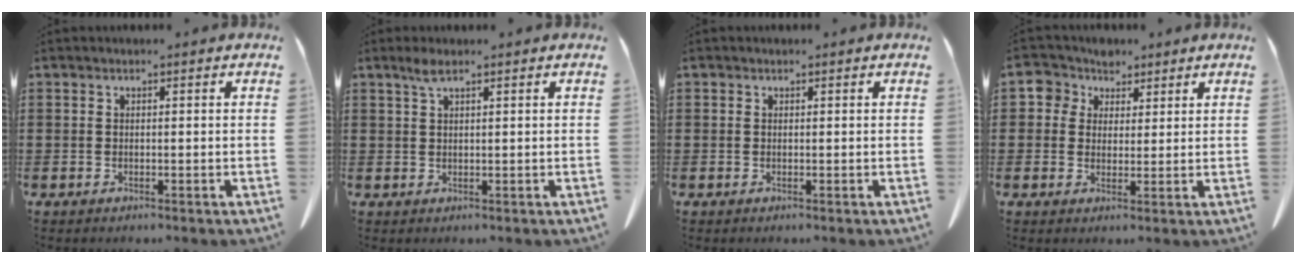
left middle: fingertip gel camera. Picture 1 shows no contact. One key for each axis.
{"total": 2.2, "fx": 1.4, "fy": 0.4, "fz": 1.7, "tx": -0.037, "ty": 0.003, "tz": 0.024}
{"total": 0.0}
{"total": 4.9, "fx": 2.6, "fy": 4.0, "fz": 1.1, "tx": -0.036, "ty": 0.005, "tz": 0.044}